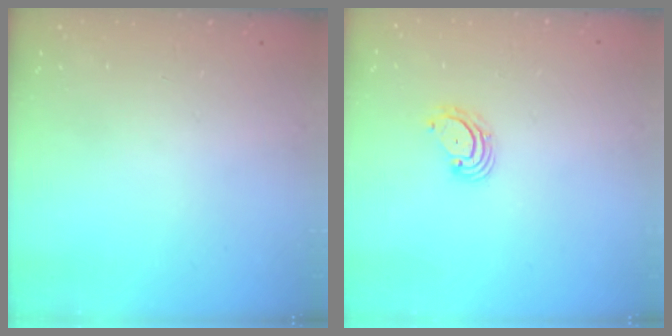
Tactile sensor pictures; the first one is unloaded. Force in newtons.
{"total": 3.5, "press": 3.5, "slide": 0.4}